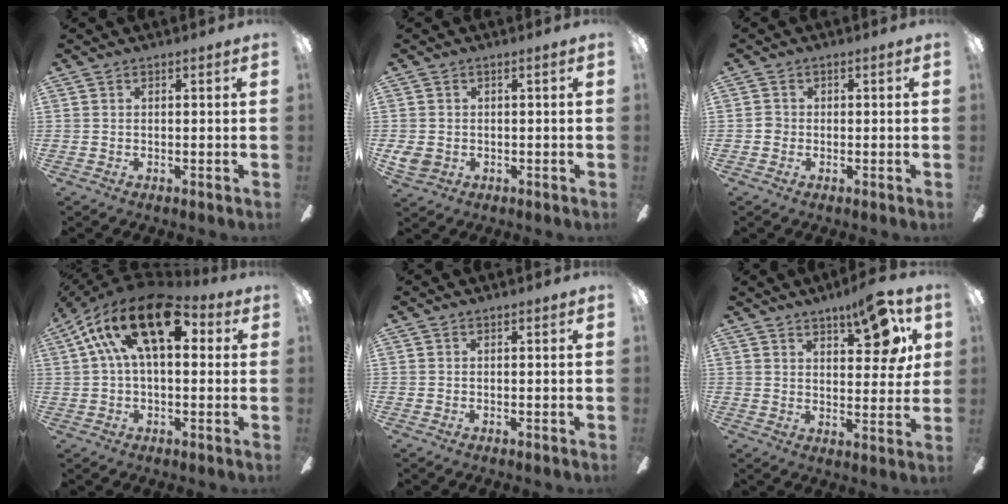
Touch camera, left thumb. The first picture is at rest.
{"total": 2.9, "force": [-0.9, 2.4, 1.3], "torque": [-0.036, 0.000, -0.018]}
{"total": 1.5, "force": [-0.6, 1.3, 0.5], "torque": [-0.008, 0.005, -0.013]}
{"total": 19.7, "force": [7.9, 9.2, 15.4], "torque": [-0.272, -0.026, 0.130]}
{"total": 0.0}
{"total": 11.6, "force": [7.2, 4.4, 8.0], "torque": [-0.086, -0.038, 0.115]}